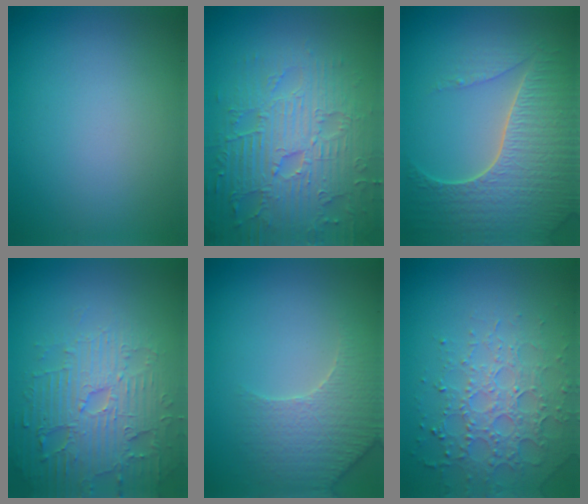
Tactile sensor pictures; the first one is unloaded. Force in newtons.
{"total": 7.9, "press": 6.1, "slide": 5.1}
{"total": 7.5, "press": 5.6, "slide": 5.1}
{"total": 5.1, "press": 5.0, "slide": 1.0}
{"total": 4.4, "press": 4.2, "slide": 1.1}
{"total": 4.1, "press": 3.9, "slide": 1.2}